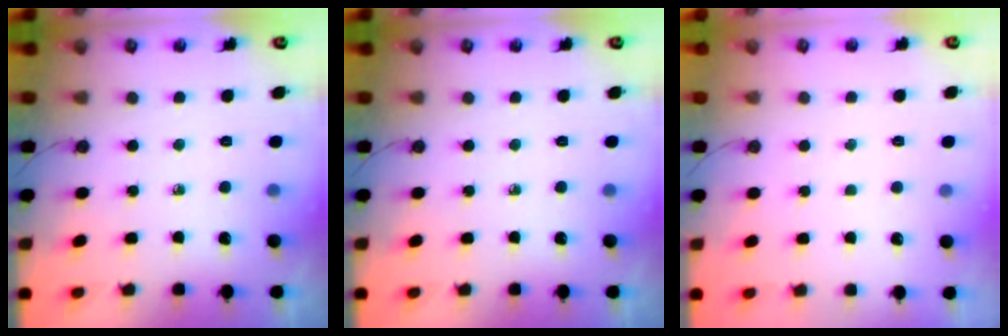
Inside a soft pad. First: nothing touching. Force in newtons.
{"total": 0.0}
{"total": 1.2, "press": 1.2, "slide": 0.0}